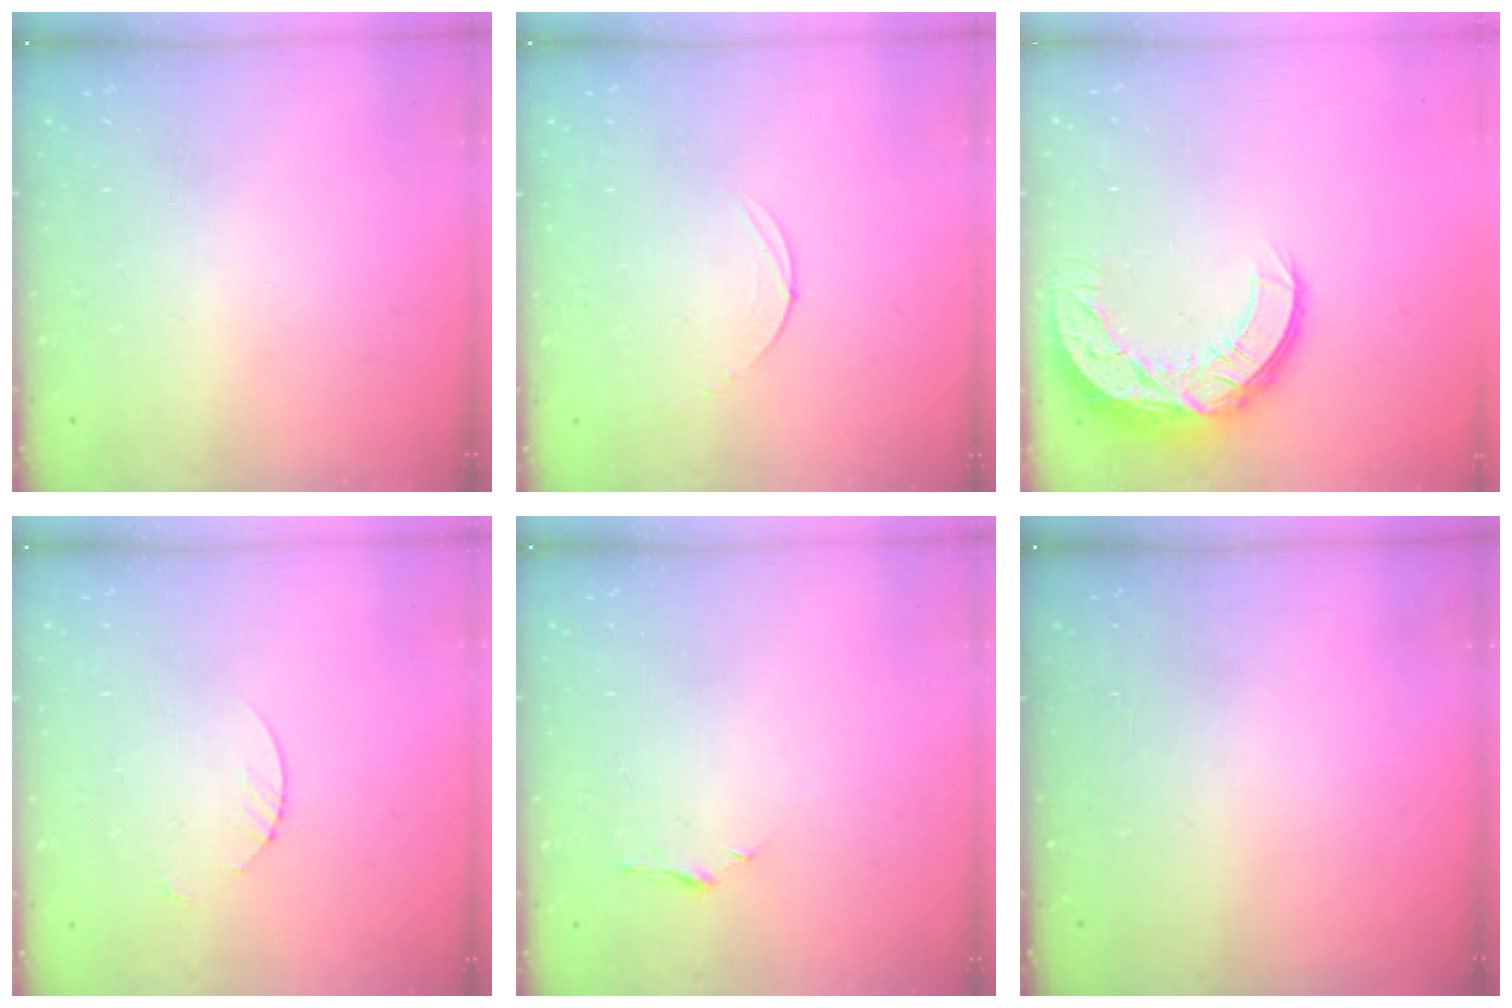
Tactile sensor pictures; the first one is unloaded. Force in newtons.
{"total": 3.0, "press": 3.0, "slide": 0.3}
{"total": 12.6, "press": 12.6, "slide": 0.7}
{"total": 1.9, "press": 1.9, "slide": 0.2}
{"total": 5.0, "press": 5.0, "slide": 0.6}
{"total": 0.0}